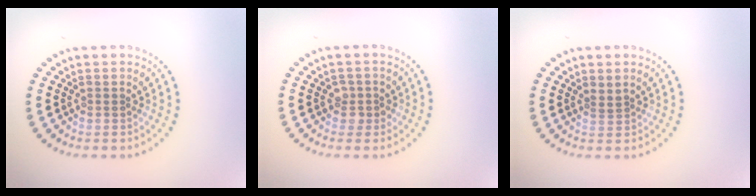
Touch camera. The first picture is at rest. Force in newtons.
{"total": 1.3, "press": 1.2, "slide": 0.7}
{"total": 0.6, "press": 0.4, "slide": 0.5}